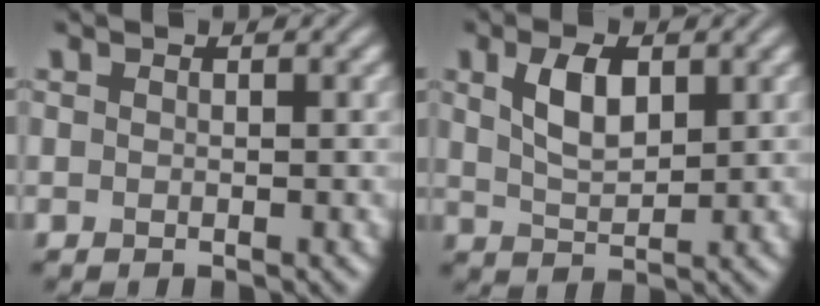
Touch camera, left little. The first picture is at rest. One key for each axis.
{"total": 4.0, "fx": 1.5, "fy": 2.0, "fz": 3.1, "tx": -0.066, "ty": 0.004, "tz": 0.033}